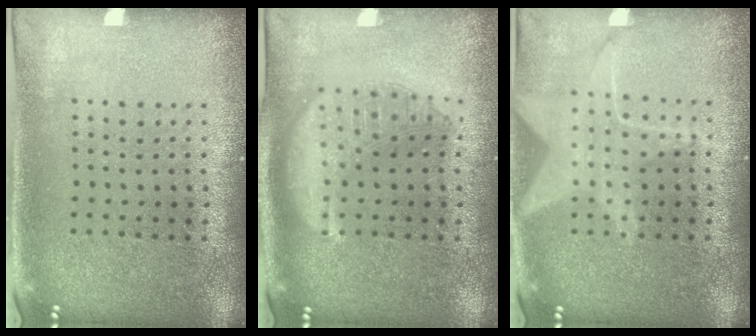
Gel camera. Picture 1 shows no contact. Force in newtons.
{"total": 2.8, "press": 2.8, "slide": 0.3}
{"total": 1.5, "press": 1.3, "slide": 0.6}